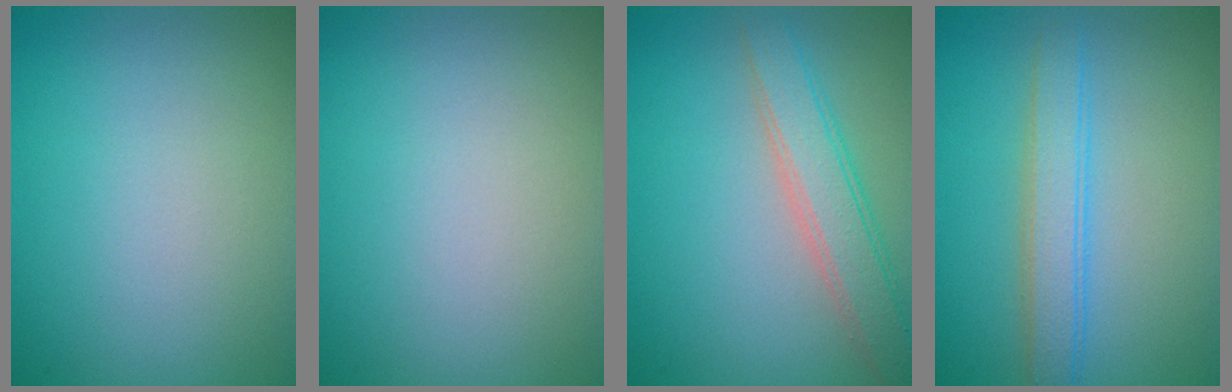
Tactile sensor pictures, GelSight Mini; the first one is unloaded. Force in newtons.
{"total": 0.0}
{"total": 3.9, "press": 3.9, "slide": 0.1}
{"total": 3.2, "press": 3.2, "slide": 0.4}